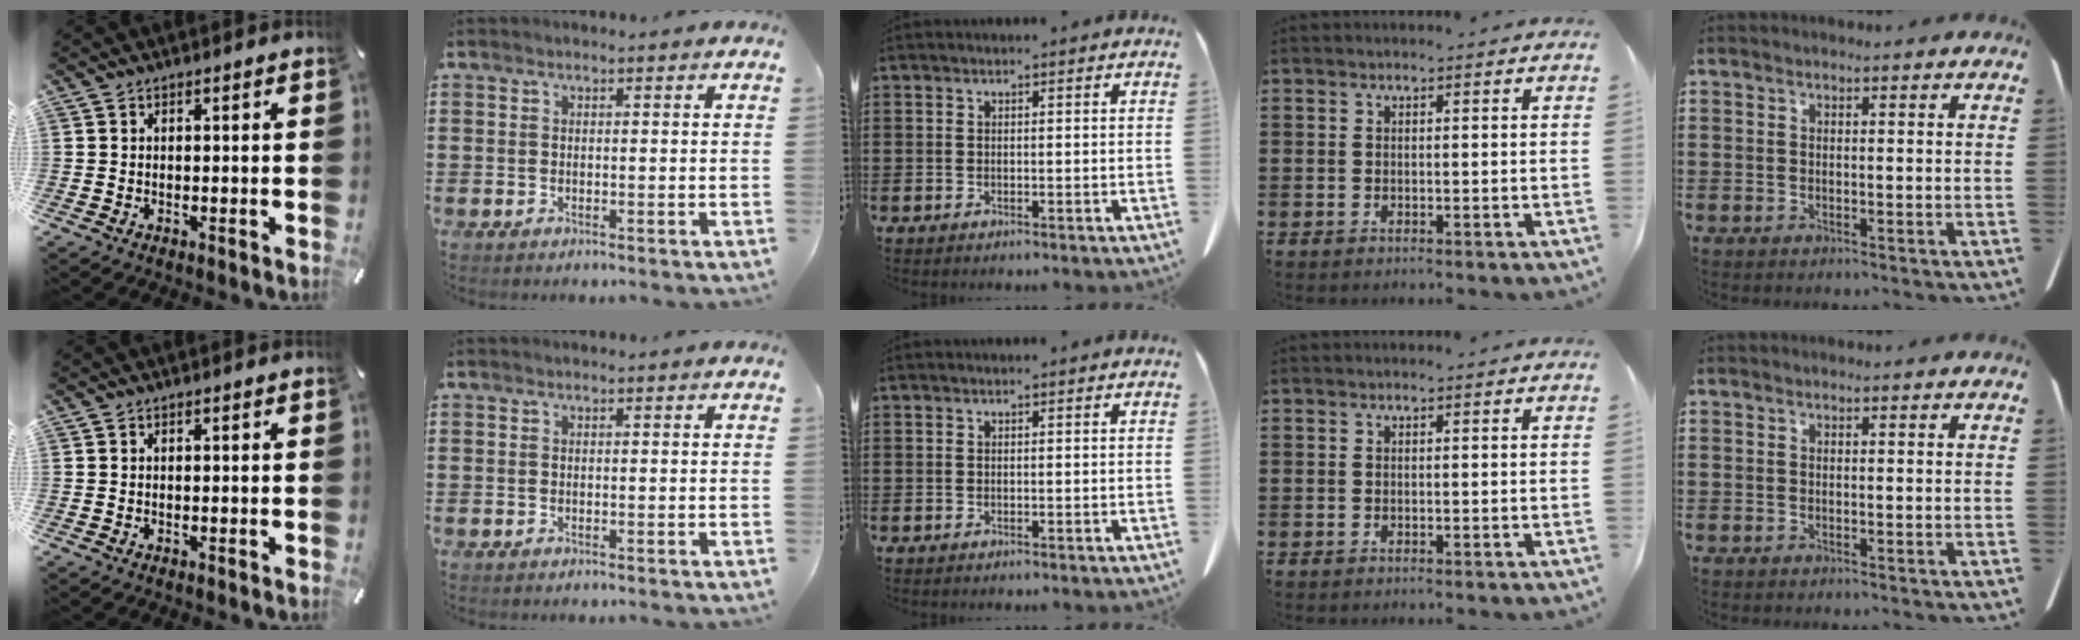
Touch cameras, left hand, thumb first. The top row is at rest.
{}